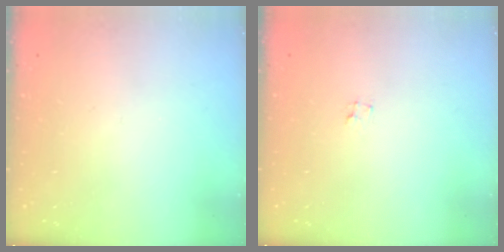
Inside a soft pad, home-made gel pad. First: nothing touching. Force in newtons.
{"total": 1.2, "press": 1.2, "slide": 0.1}